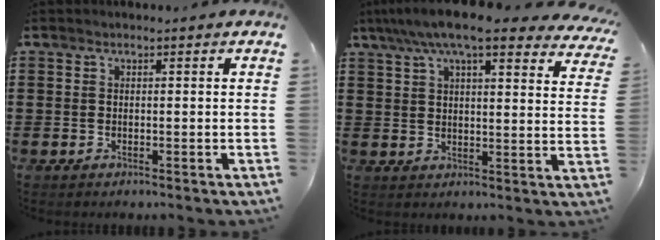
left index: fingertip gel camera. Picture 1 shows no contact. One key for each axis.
{"total": 9.7, "fx": 7.9, "fy": 1.4, "fz": 5.5, "tx": -0.124, "ty": -0.020, "tz": 0.139}